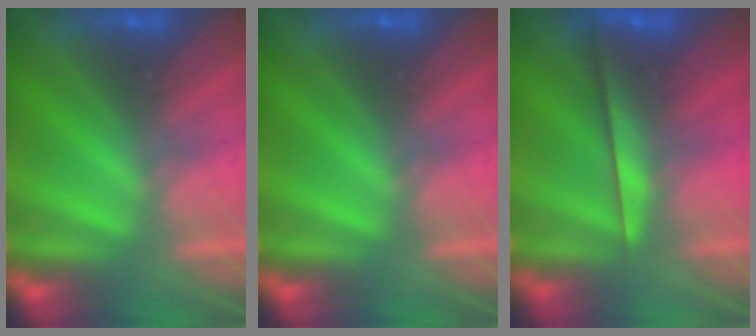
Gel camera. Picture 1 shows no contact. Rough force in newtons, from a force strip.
{"total": 0.0}
{"total": 2.4}